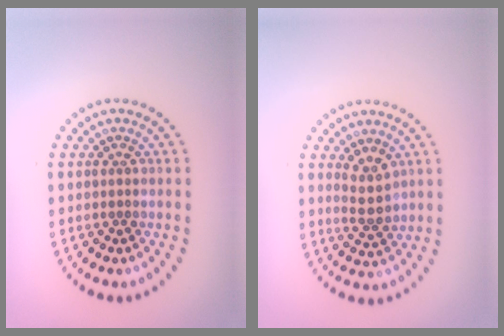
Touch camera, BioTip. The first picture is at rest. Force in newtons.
{"total": 2.3, "press": 2.1, "slide": 0.9}